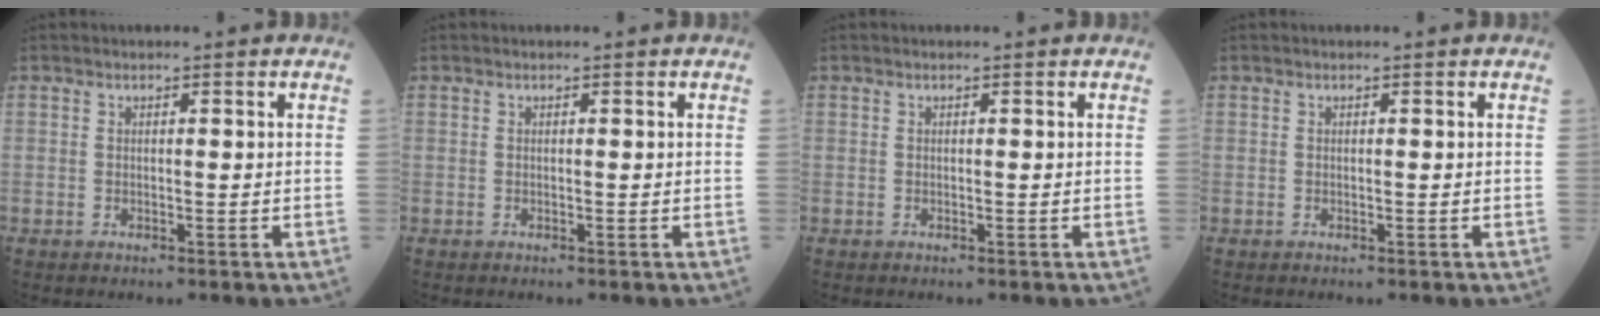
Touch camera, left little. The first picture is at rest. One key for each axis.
{"total": 0.0}
{"total": 0.0}
{"total": 0.0}